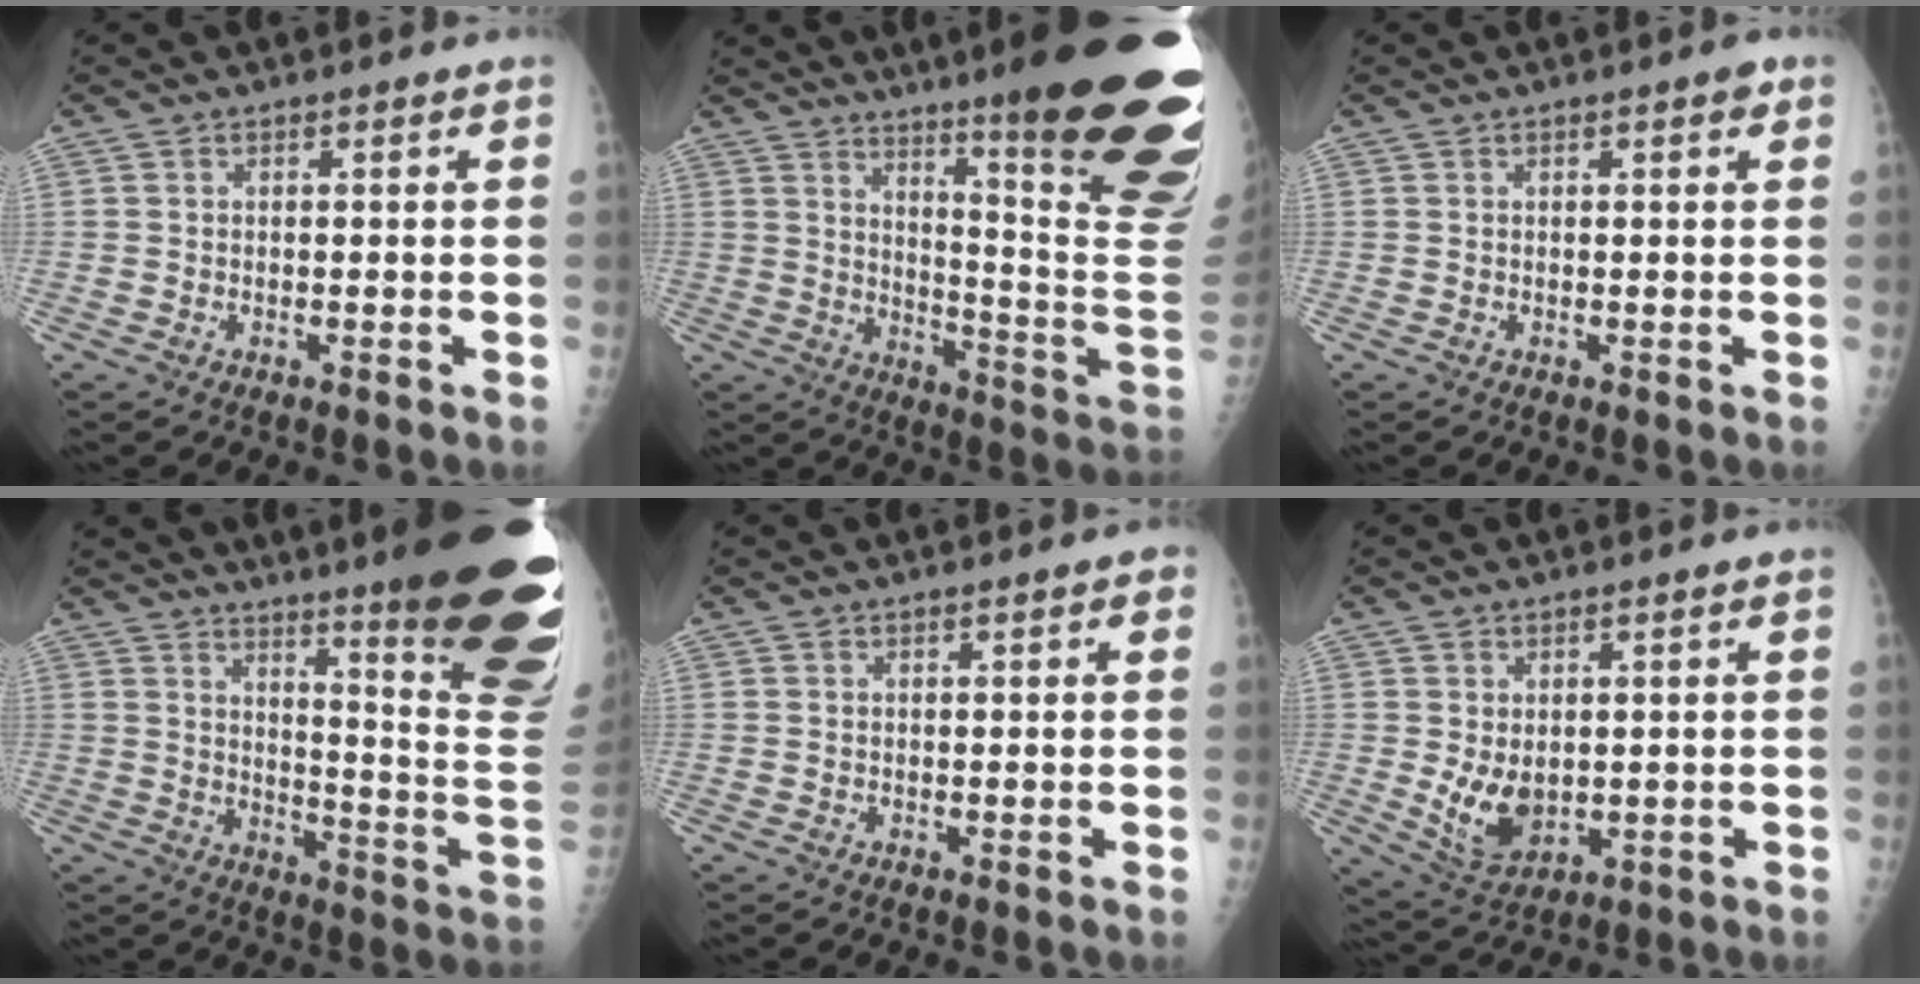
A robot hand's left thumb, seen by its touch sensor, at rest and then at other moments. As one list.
[{"total": 29.6, "force": [16.5, 4.0, 24.2], "torque": [-0.230, -0.080, 0.235]}, {"total": 1.6, "force": [0.9, 0.5, 1.3], "torque": [-0.016, 0.000, 0.009]}, {"total": 28.3, "force": [17.7, 3.7, 21.8], "torque": [-0.203, -0.101, 0.235]}, {"total": 1.5, "force": [0.7, 0.5, 1.3], "torque": [-0.015, 0.002, 0.008]}, {"total": 7.5, "force": [0.0, 5.1, 5.5], "torque": [-0.083, -0.018, 0.020]}]